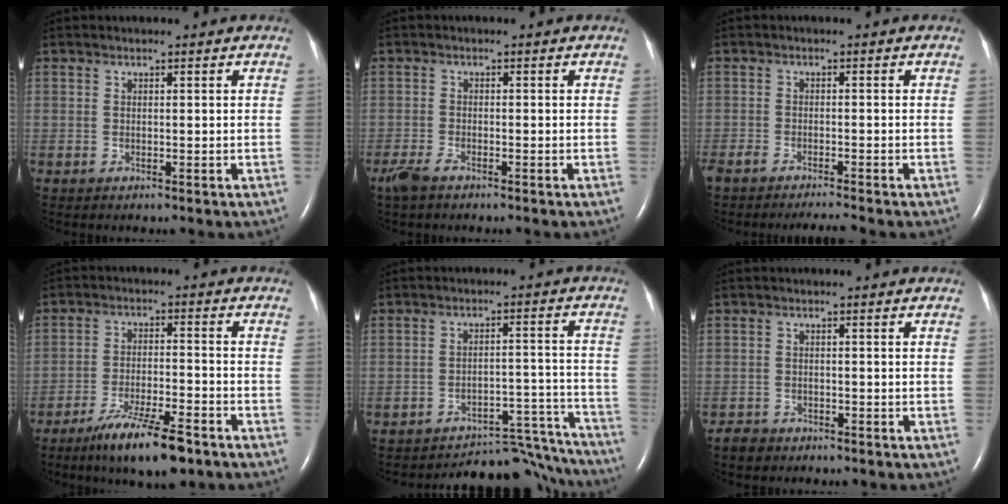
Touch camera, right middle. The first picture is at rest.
{"total": 3.0, "force": [-2.3, 0.7, 1.8], "torque": [-0.046, -0.008, -0.043]}
{"total": 5.0, "force": [-4.5, -0.1, 2.1], "torque": [-0.038, -0.013, -0.076]}
{"total": 10.6, "force": [-7.4, 1.6, 7.3], "torque": [-0.131, -0.021, -0.125]}
{"total": 14.5, "force": [-14.3, 2.3, 0.2], "torque": [0.018, 0.046, -0.187]}
{"total": 2.2, "force": [-1.8, 1.3, 0.1], "torque": [-0.011, 0.003, -0.031]}